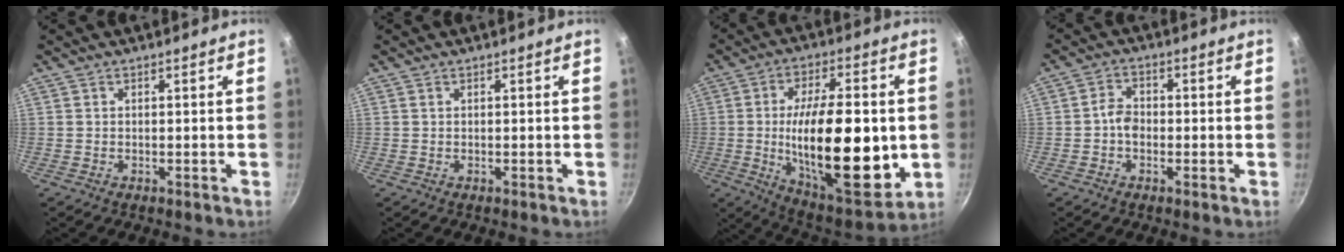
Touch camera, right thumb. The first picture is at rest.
{"total": 0.0}
{"total": 25.9, "force": [-1.6, 10.5, 23.6], "torque": [-0.364, -0.015, -0.021]}
{"total": 3.5, "force": [-0.8, 2.5, 2.3], "torque": [-0.034, 0.018, -0.022]}